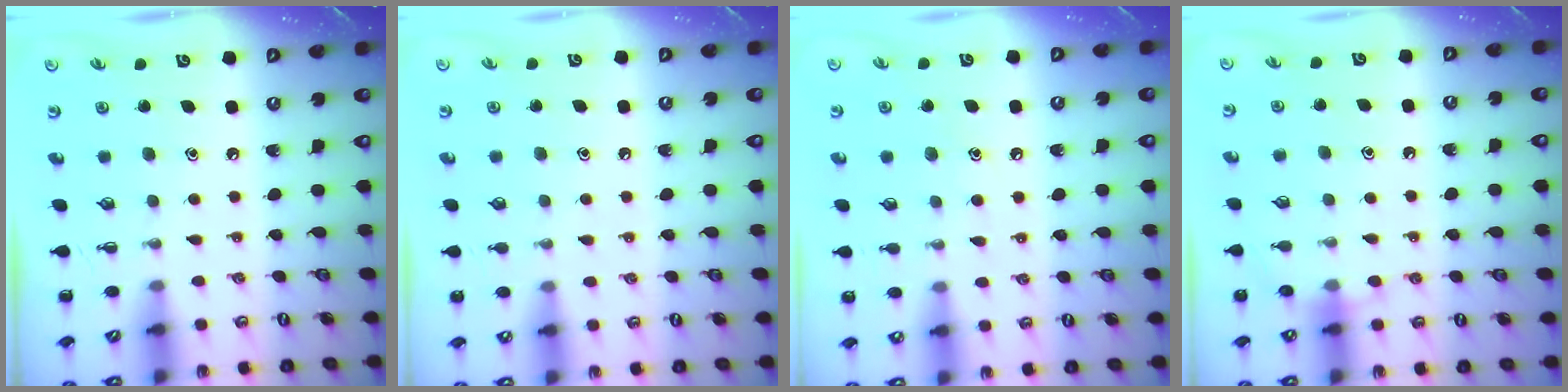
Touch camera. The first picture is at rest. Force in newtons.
{"total": 4.3, "press": 4.0, "slide": 1.6}
{"total": 6.6, "press": 6.4, "slide": 1.8}
{"total": 7.9, "press": 7.4, "slide": 2.6}